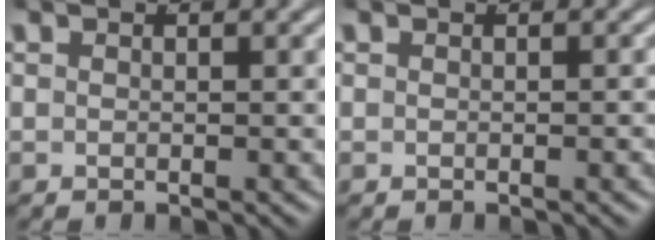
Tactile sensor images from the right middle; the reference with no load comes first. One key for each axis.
{"total": 0.0}